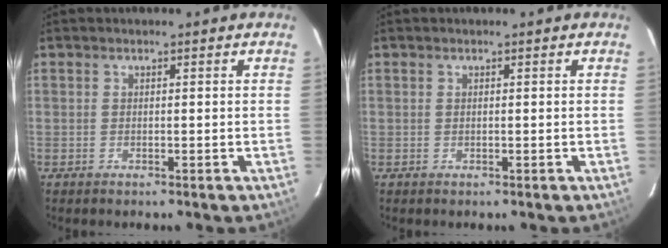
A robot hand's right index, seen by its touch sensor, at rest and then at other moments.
{"total": 0.0}